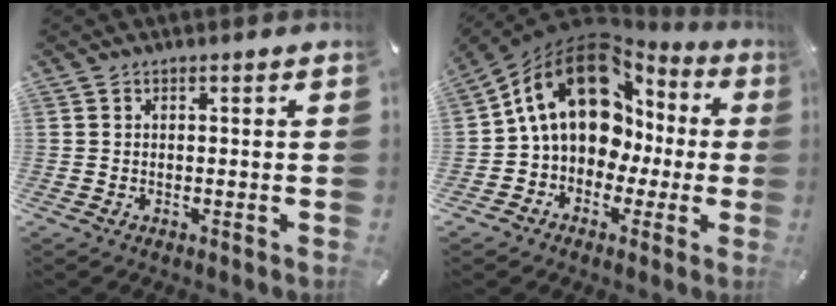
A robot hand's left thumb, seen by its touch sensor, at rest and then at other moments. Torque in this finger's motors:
{"motor_torque": [2.05, 2.96, 2.24, 0.53, 0.35]}